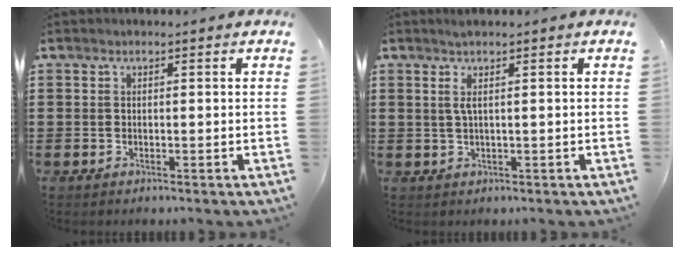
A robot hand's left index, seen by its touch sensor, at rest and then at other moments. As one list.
[{"total": 2.0, "force": [0.6, -0.1, 1.8], "torque": [-0.044, -0.007, 0.009]}]